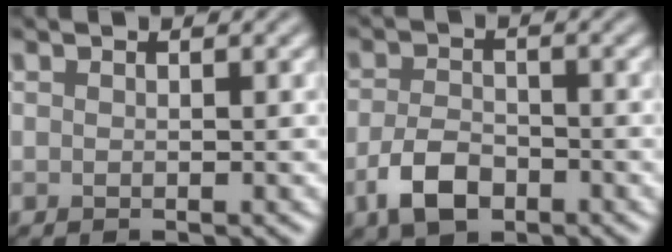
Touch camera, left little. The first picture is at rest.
{"total": 4.1, "force": [-2.1, 2.4, 2.6], "torque": [-0.056, -0.002, -0.044]}